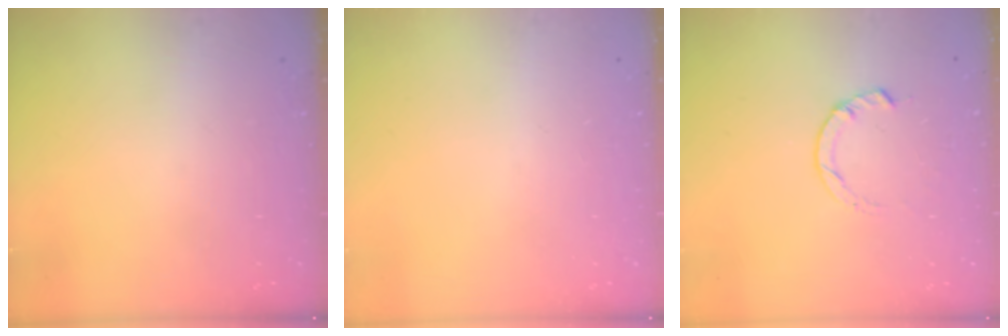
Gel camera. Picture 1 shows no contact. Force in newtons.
{"total": 0.0}
{"total": 4.0, "press": 3.9, "slide": 0.7}